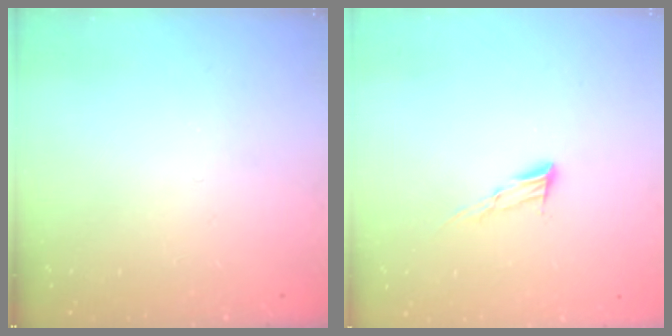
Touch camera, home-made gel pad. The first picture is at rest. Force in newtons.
{"total": 6.9, "press": 6.8, "slide": 1.2}